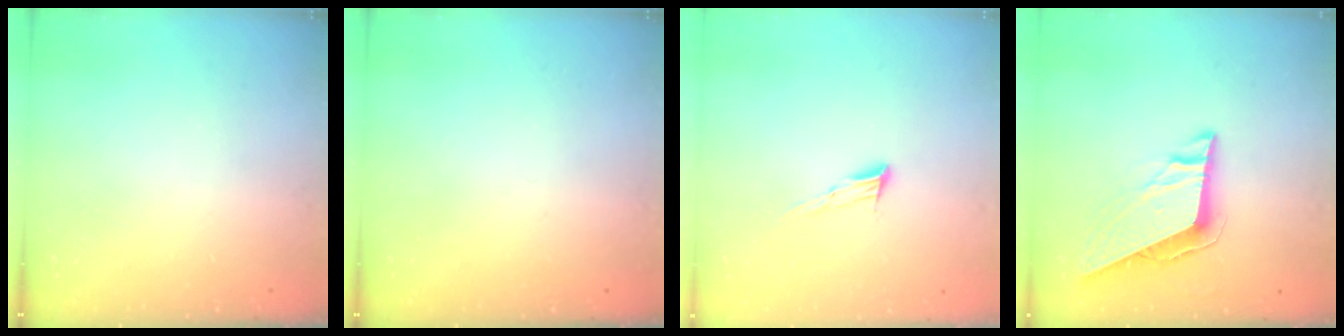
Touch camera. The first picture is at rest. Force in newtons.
{"total": 0.0}
{"total": 7.3, "press": 7.2, "slide": 1.2}
{"total": 8.9, "press": 8.8, "slide": 1.2}